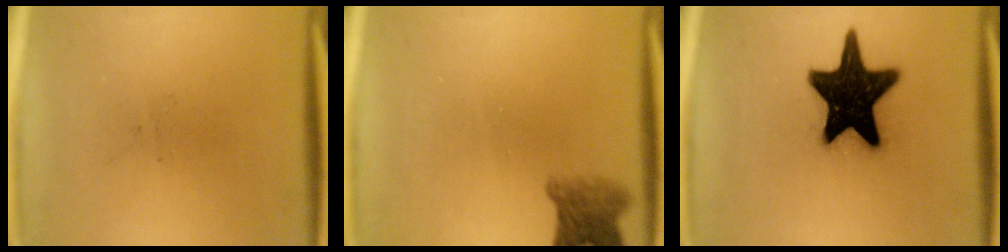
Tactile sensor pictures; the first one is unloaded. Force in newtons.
{"total": 4.1}
{"total": 19.9}